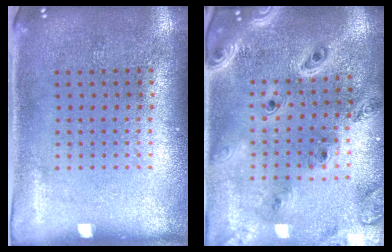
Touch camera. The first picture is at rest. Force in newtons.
{"total": 2.3, "press": 2.1, "slide": 1.0}